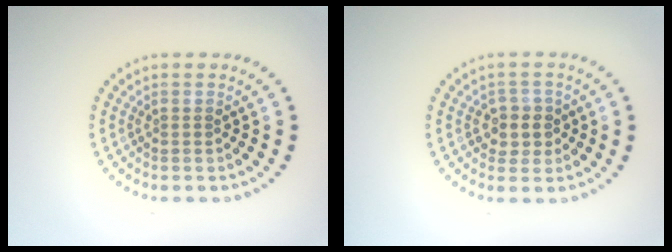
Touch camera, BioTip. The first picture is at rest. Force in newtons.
{"total": 2.2, "press": 2.0, "slide": 1.0}